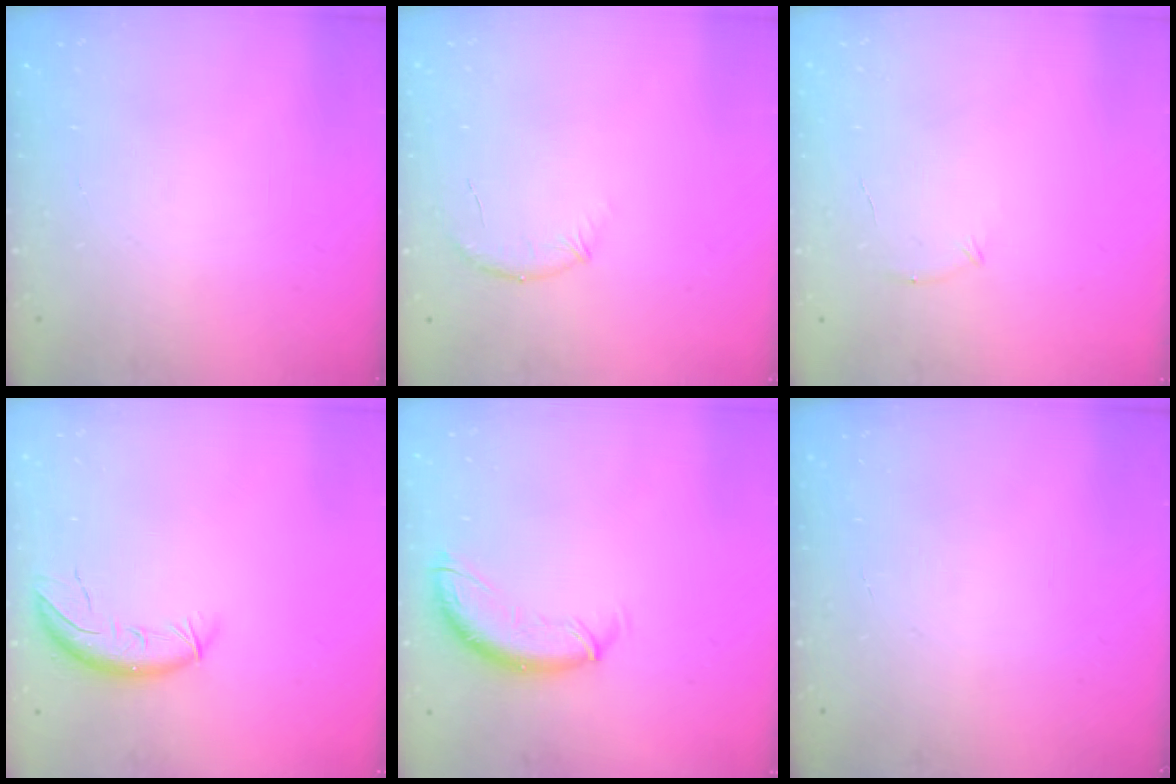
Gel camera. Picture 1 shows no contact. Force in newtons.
{"total": 8.3, "press": 8.1, "slide": 1.7}
{"total": 4.7, "press": 4.5, "slide": 1.3}
{"total": 9.6, "press": 9.3, "slide": 2.5}
{"total": 10.7, "press": 10.6, "slide": 1.5}
{"total": 0.0}